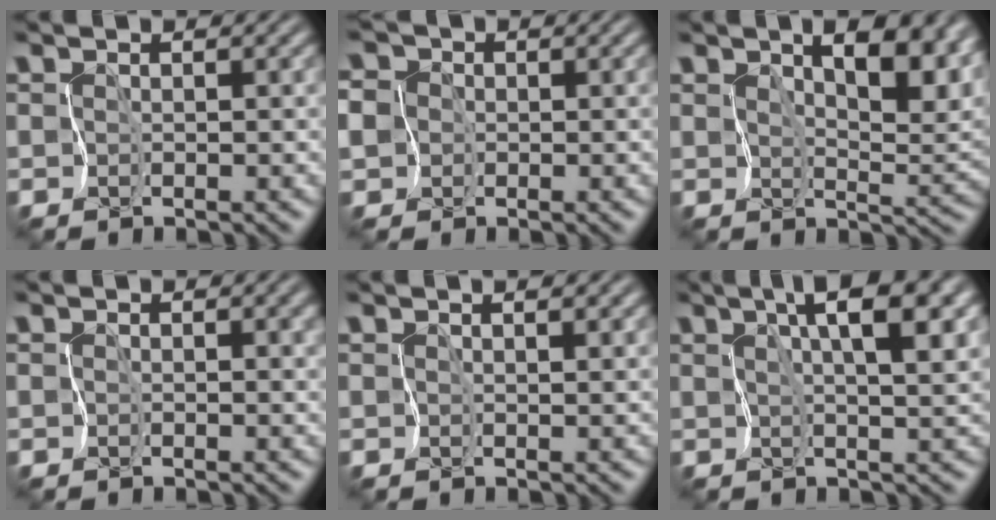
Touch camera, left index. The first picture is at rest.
{"total": 7.1, "force": [-0.7, 6.7, 2.3], "torque": [-0.049, 0.012, -0.053]}
{"total": 8.2, "force": [4.0, 3.4, 6.3], "torque": [-0.091, -0.003, 0.064]}
{"total": 1.7, "force": [0.5, 0.8, 1.4], "torque": [-0.015, -0.004, 0.008]}
{"total": 2.7, "force": [1.7, 1.0, 1.7], "torque": [-0.021, 0.008, 0.021]}
{"total": 7.5, "force": [2.7, 2.5, 6.6], "torque": [-0.095, 0.006, 0.040]}